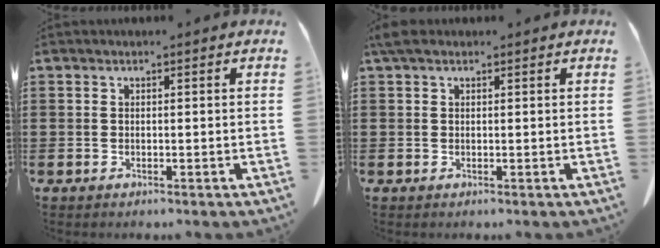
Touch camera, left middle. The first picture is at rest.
{"total": 1.9, "force": [1.1, 1.1, 1.1], "torque": [-0.027, 0.006, 0.020]}